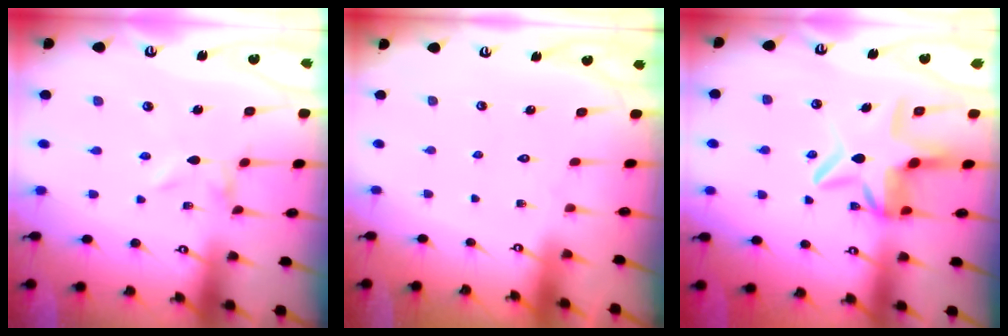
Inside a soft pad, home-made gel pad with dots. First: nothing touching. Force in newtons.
{"total": 1.7, "press": 1.7, "slide": 0.1}
{"total": 9.8, "press": 9.5, "slide": 2.3}